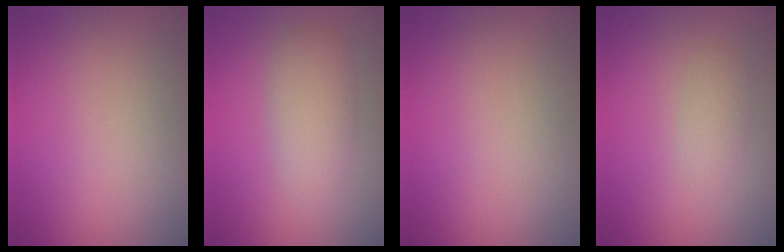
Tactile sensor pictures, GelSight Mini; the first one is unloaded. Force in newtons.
{"total": 3.0, "press": 3.0, "slide": 0.1}
{"total": 0.0}
{"total": 1.4, "press": 1.4, "slide": 0.1}